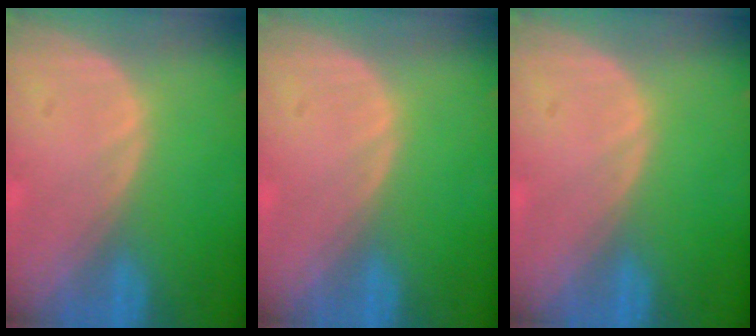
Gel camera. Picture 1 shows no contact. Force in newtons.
{"total": 0.0}
{"total": 0.0}